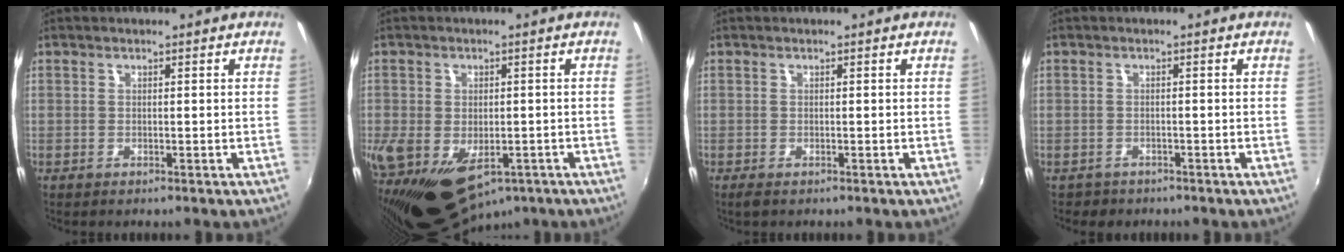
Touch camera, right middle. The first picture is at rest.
{"total": 16.6, "force": [-7.1, 9.8, 11.3], "torque": [-0.250, -0.059, -0.101]}
{"total": 1.0, "force": [-0.6, 0.4, 0.6], "torque": [-0.014, -0.005, -0.011]}
{"total": 2.1, "force": [-1.4, 1.5, 0.0], "torque": [-0.007, 0.001, -0.022]}